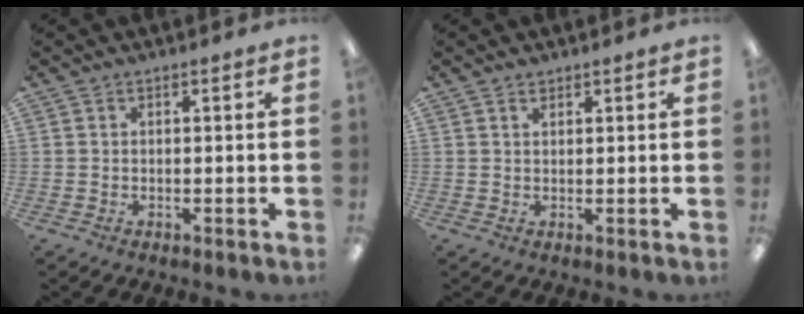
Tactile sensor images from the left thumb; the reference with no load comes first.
{"total": 1.0, "force": [0.8, 0.5, 0.3], "torque": [-0.008, 0.000, 0.016]}